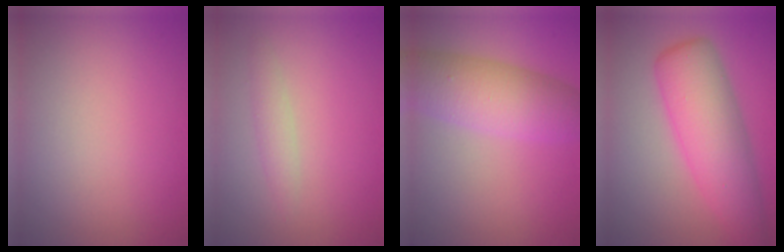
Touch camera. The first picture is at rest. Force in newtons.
{"total": 1.4, "press": 1.4, "slide": 0.0}
{"total": 6.8, "press": 6.8, "slide": 0.2}
{"total": 6.9, "press": 6.9, "slide": 0.1}